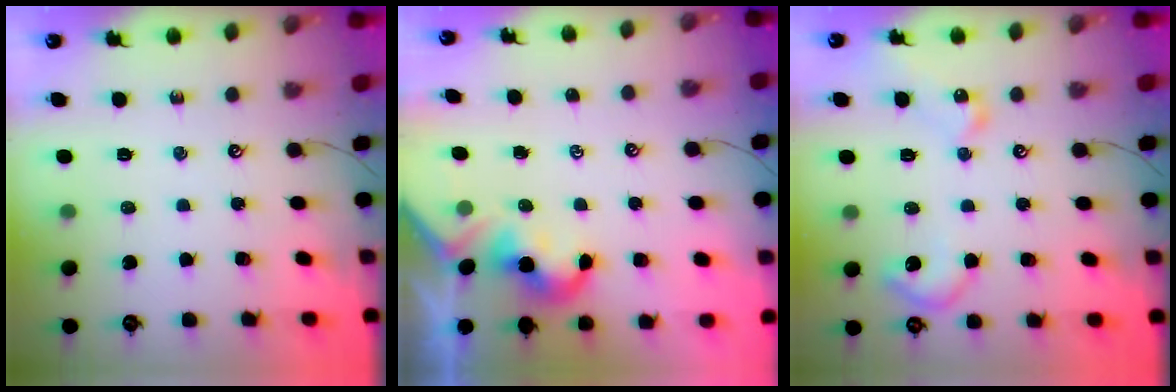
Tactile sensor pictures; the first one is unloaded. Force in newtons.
{"total": 2.1, "press": 2.0, "slide": 0.5}
{"total": 9.9, "press": 9.9, "slide": 0.9}